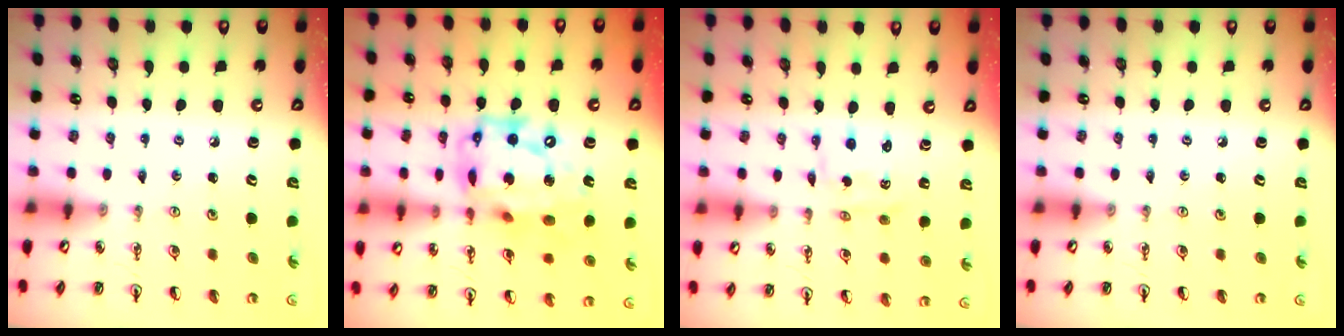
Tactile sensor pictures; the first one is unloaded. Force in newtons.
{"total": 20.7, "press": 20.6, "slide": 1.8}
{"total": 1.0, "press": 0.9, "slide": 0.5}
{"total": 0.0}